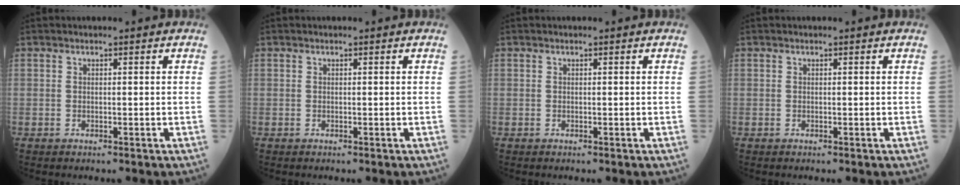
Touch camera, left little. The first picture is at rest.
{"total": 0.0}
{"total": 0.0}
{"total": 0.0}